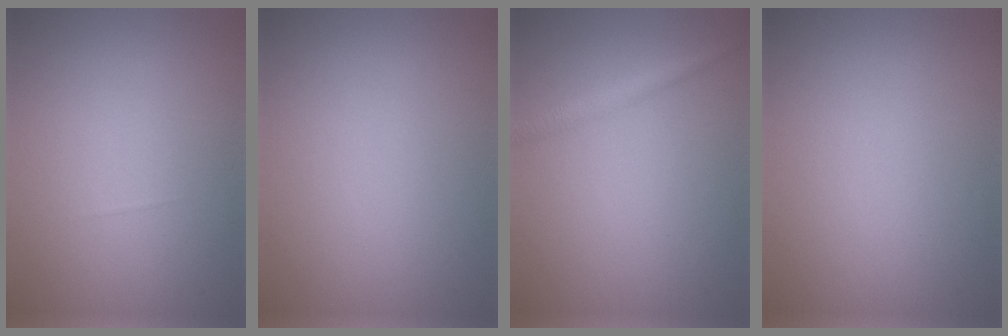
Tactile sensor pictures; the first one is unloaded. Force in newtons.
{"total": 0.0}
{"total": 1.6, "press": 1.6, "slide": 0.1}
{"total": 0.0}